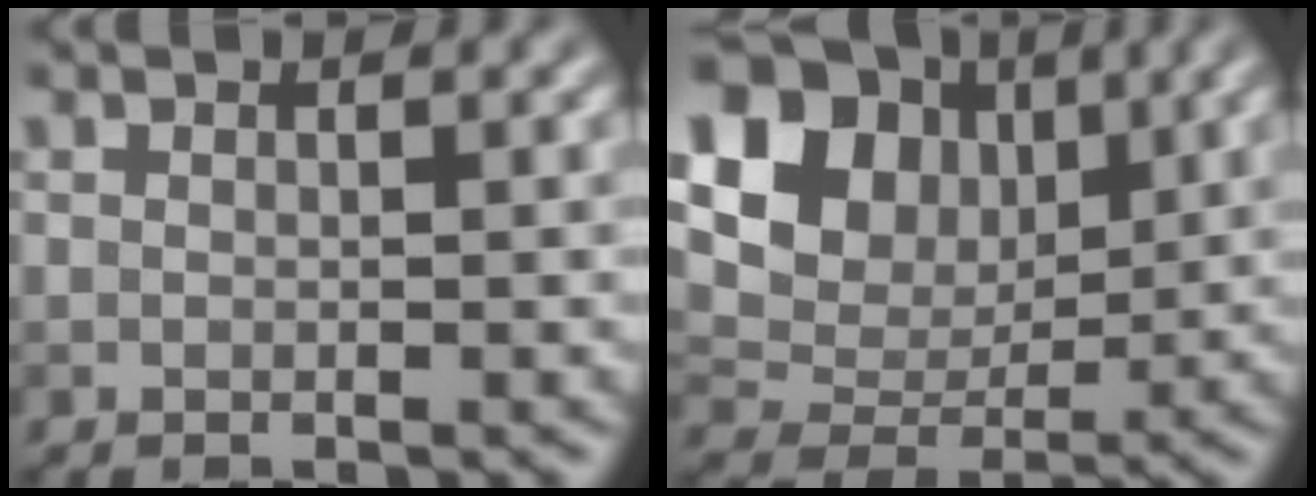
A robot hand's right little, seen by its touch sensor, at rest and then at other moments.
{"total": 14.2, "force": [5.3, 10.8, 7.6], "torque": [-0.169, 0.049, 0.090]}